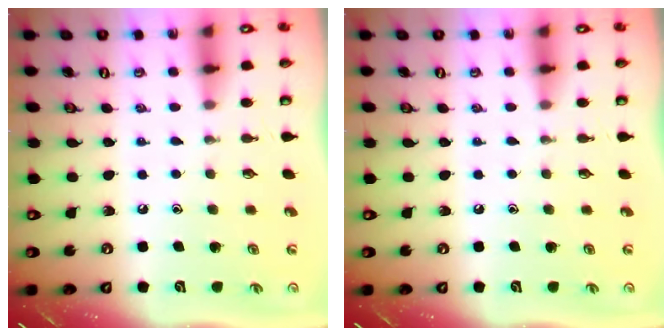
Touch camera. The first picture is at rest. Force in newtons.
{"total": 0.0}